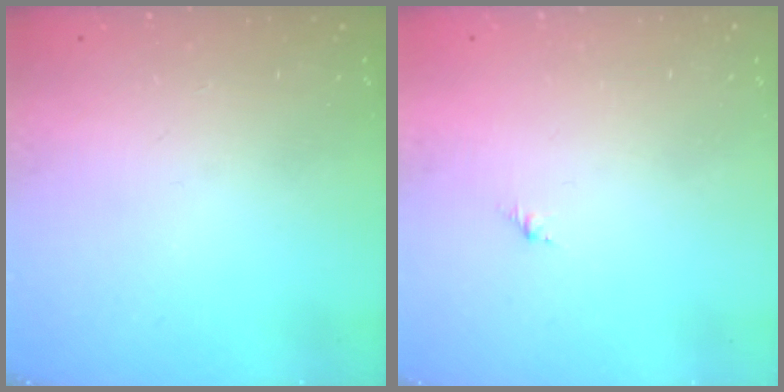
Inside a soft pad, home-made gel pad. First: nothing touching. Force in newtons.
{"total": 1.3, "press": 1.2, "slide": 0.5}